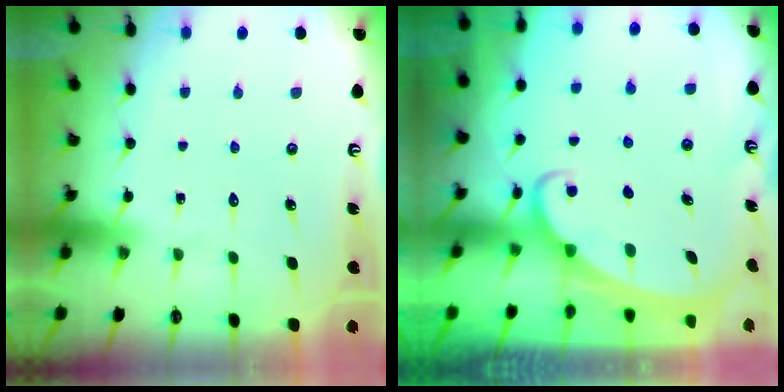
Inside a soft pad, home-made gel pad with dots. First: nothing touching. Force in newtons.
{"total": 1.8, "press": 1.8, "slide": 0.2}